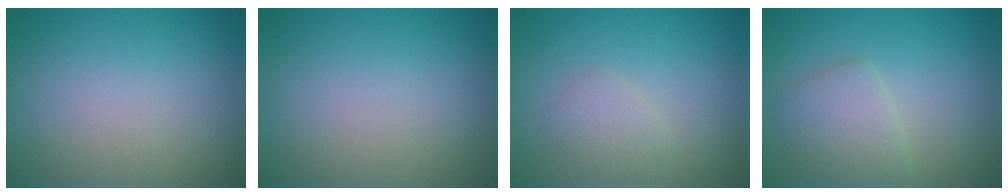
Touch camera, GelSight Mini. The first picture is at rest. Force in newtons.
{"total": 0.0}
{"total": 1.6, "press": 1.6, "slide": 0.0}
{"total": 2.9, "press": 2.9, "slide": 0.2}